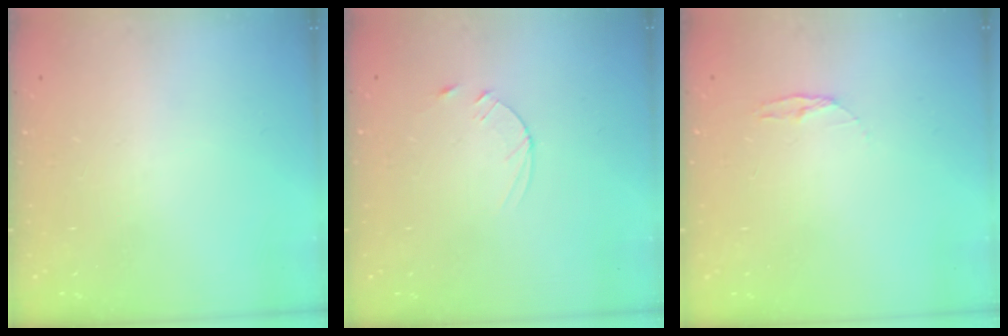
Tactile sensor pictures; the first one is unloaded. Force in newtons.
{"total": 3.6, "press": 3.6, "slide": 0.5}
{"total": 3.8, "press": 3.7, "slide": 0.4}